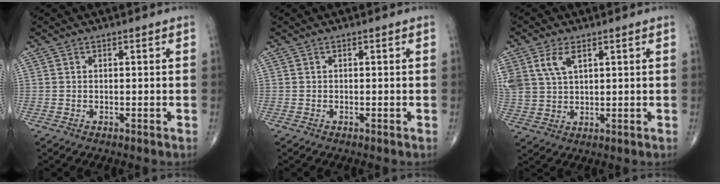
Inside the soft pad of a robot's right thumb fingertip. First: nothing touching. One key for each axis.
{"total": 0.0}
{"total": 8.3, "fx": 3.7, "fy": 4.8, "fz": 5.7, "tx": -0.125, "ty": -0.002, "tz": 0.082}